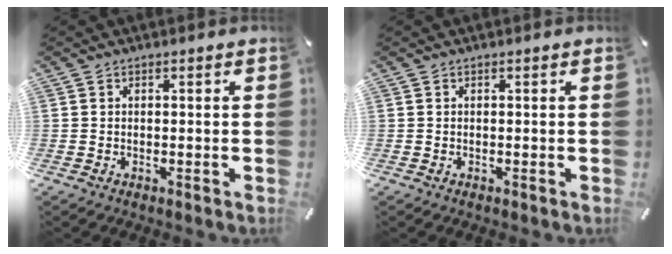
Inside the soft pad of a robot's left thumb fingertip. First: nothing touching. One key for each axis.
{"total": 0.0}